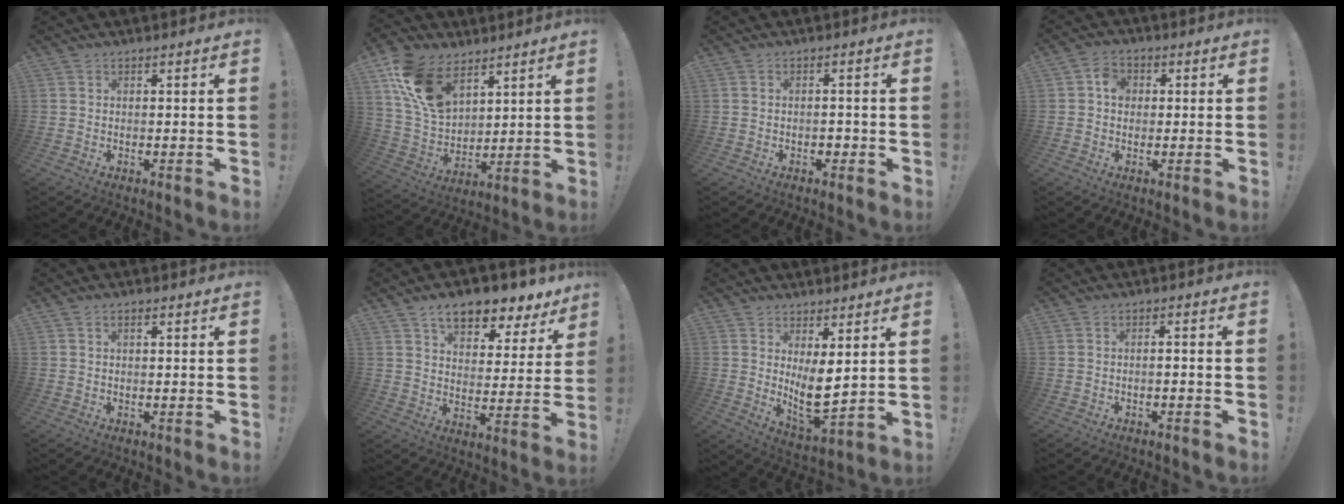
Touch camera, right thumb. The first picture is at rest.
{"total": 17.0, "force": [9.8, 10.3, 9.3], "torque": [-0.186, -0.048, 0.191]}
{"total": 1.9, "force": [-1.0, 1.2, 1.0], "torque": [-0.017, 0.002, -0.017]}
{"total": 4.9, "force": [0.6, 4.1, 2.7], "torque": [-0.038, 0.005, 0.008]}
{"total": 1.2, "force": [0.5, 0.6, 0.9], "torque": [-0.013, 0.000, 0.006]}
{"total": 11.4, "force": [7.9, 5.2, 6.4], "torque": [-0.099, -0.053, 0.136]}
{"total": 9.4, "force": [3.0, 3.6, 8.1], "torque": [-0.129, -0.042, 0.060]}
{"total": 1.7, "force": [-1.2, 0.1, 1.1], "torque": [-0.019, 0.005, -0.022]}